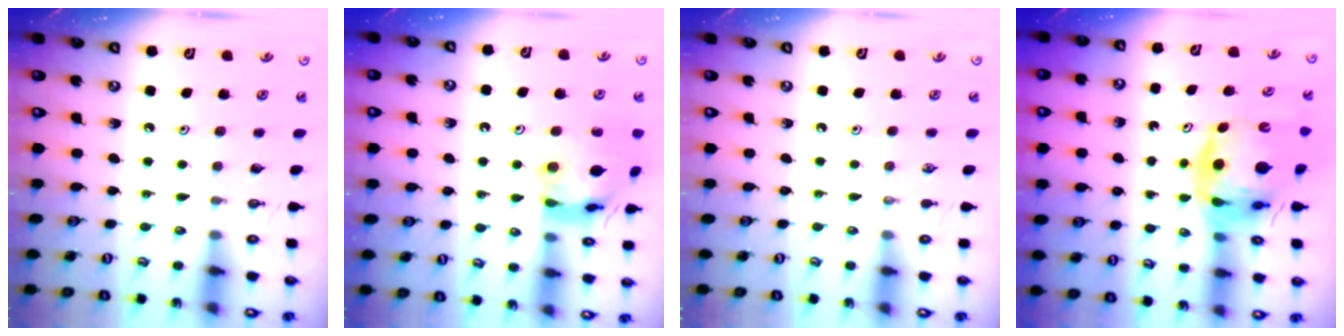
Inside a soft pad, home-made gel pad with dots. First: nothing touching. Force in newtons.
{"total": 12.3, "press": 12.2, "slide": 1.1}
{"total": 0.0}
{"total": 12.4, "press": 12.3, "slide": 1.5}